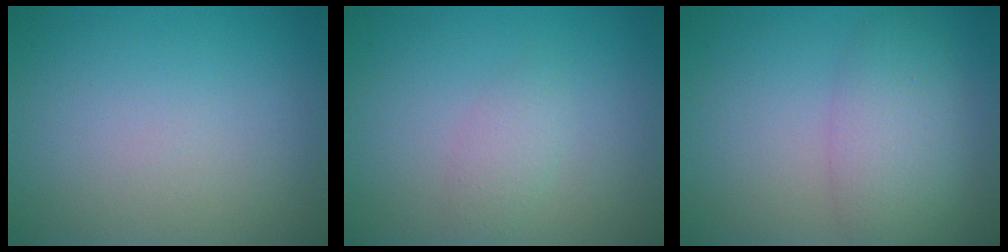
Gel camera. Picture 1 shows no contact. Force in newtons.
{"total": 1.6, "press": 1.6, "slide": 0.0}
{"total": 4.8, "press": 4.8, "slide": 0.2}